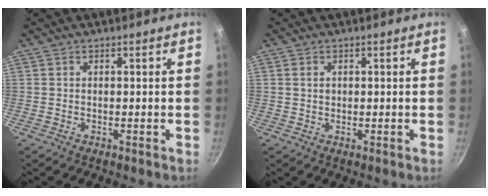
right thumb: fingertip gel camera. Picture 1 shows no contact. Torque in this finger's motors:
{"motor_torque": [0.03, 0.04, -0.07, 0.01, -0.06]}